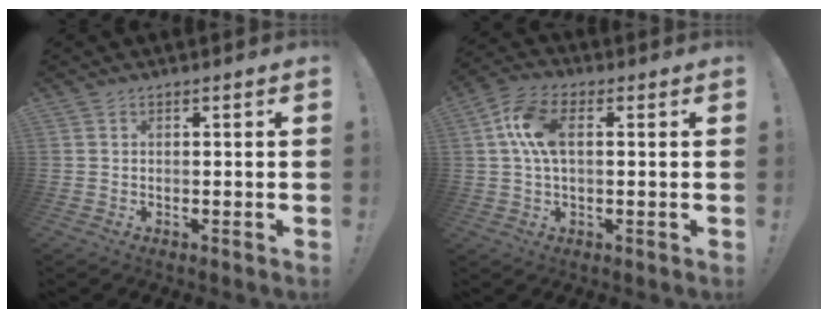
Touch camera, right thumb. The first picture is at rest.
{"total": 10.0, "force": [2.0, 5.4, 8.2], "torque": [-0.162, 0.005, 0.036]}